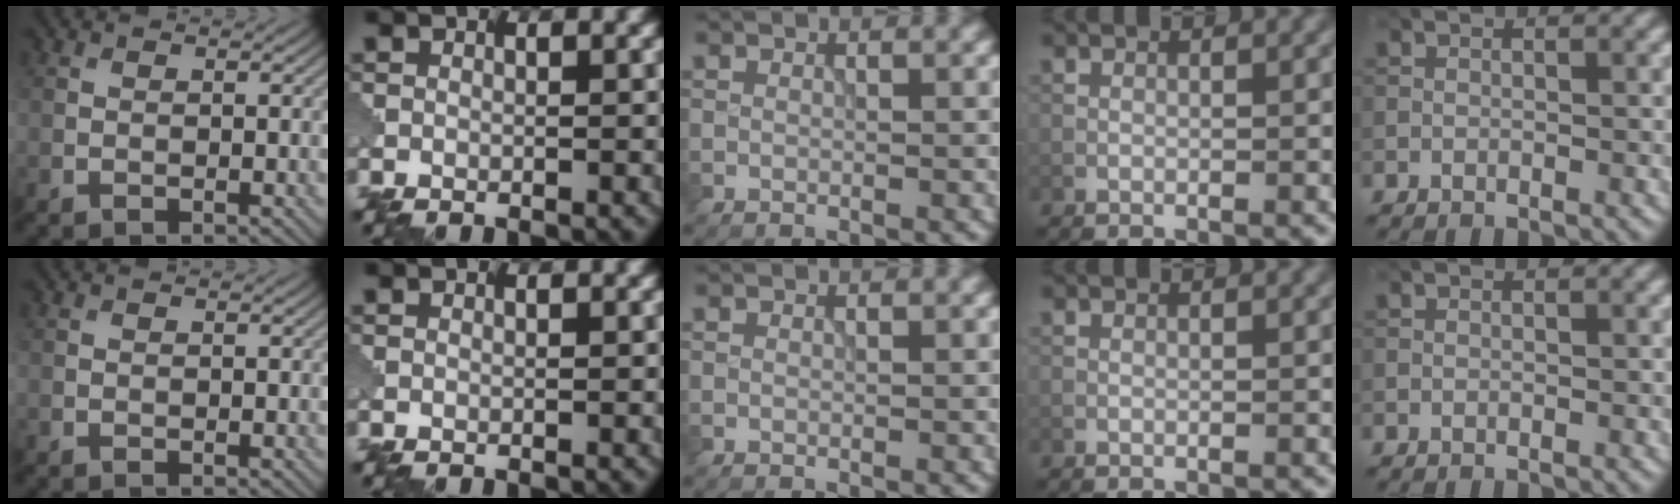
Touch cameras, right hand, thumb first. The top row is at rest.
{}